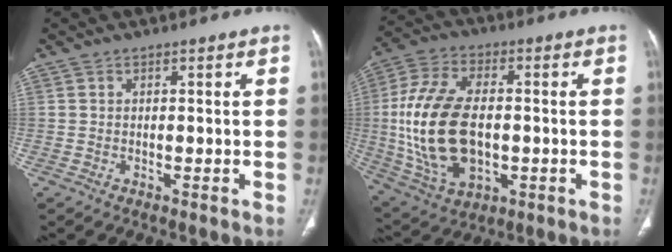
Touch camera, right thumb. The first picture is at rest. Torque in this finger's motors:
{"motor_torque": [-0.16, 1.30, 2.33, 0.13, 0.64]}